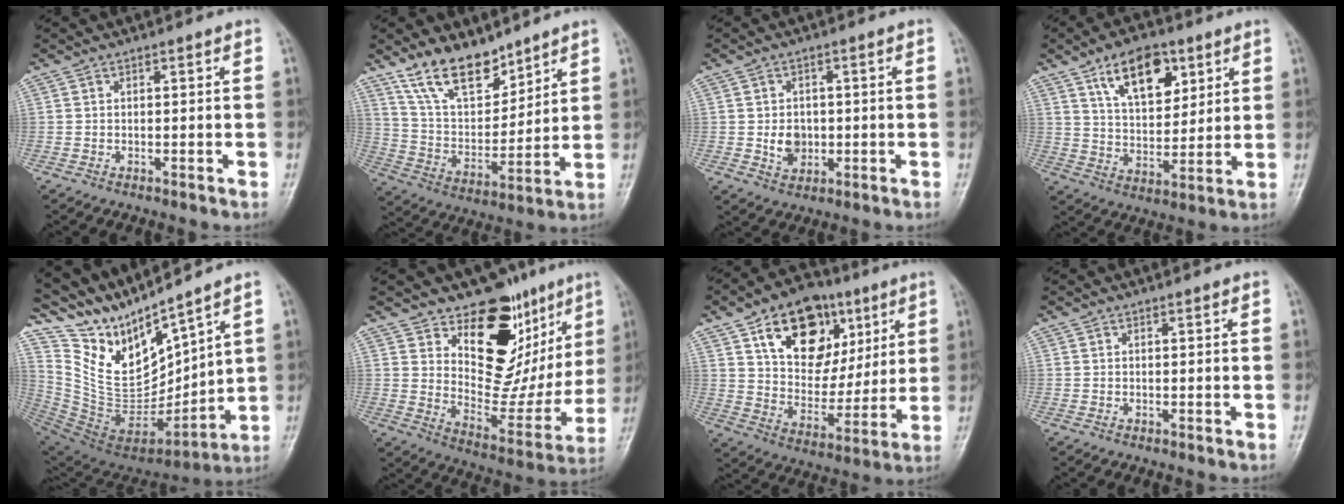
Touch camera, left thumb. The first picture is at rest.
{"total": 13.7, "force": [10.4, 6.3, 6.5], "torque": [-0.081, -0.065, 0.202]}
{"total": 5.0, "force": [-0.4, 4.0, 2.9], "torque": [-0.028, 0.000, -0.001]}
{"total": 13.3, "force": [6.8, 7.3, 8.8], "torque": [-0.109, -0.033, 0.121]}
{"total": 16.7, "force": [14.6, 3.8, 7.3], "torque": [-0.107, -0.093, 0.304]}
{"total": 19.5, "force": [10.8, 11.0, 11.8], "torque": [-0.091, -0.068, 0.173]}
{"total": 19.5, "force": [9.0, 13.0, 11.4], "torque": [-0.133, -0.025, 0.152]}
{"total": 0.0}